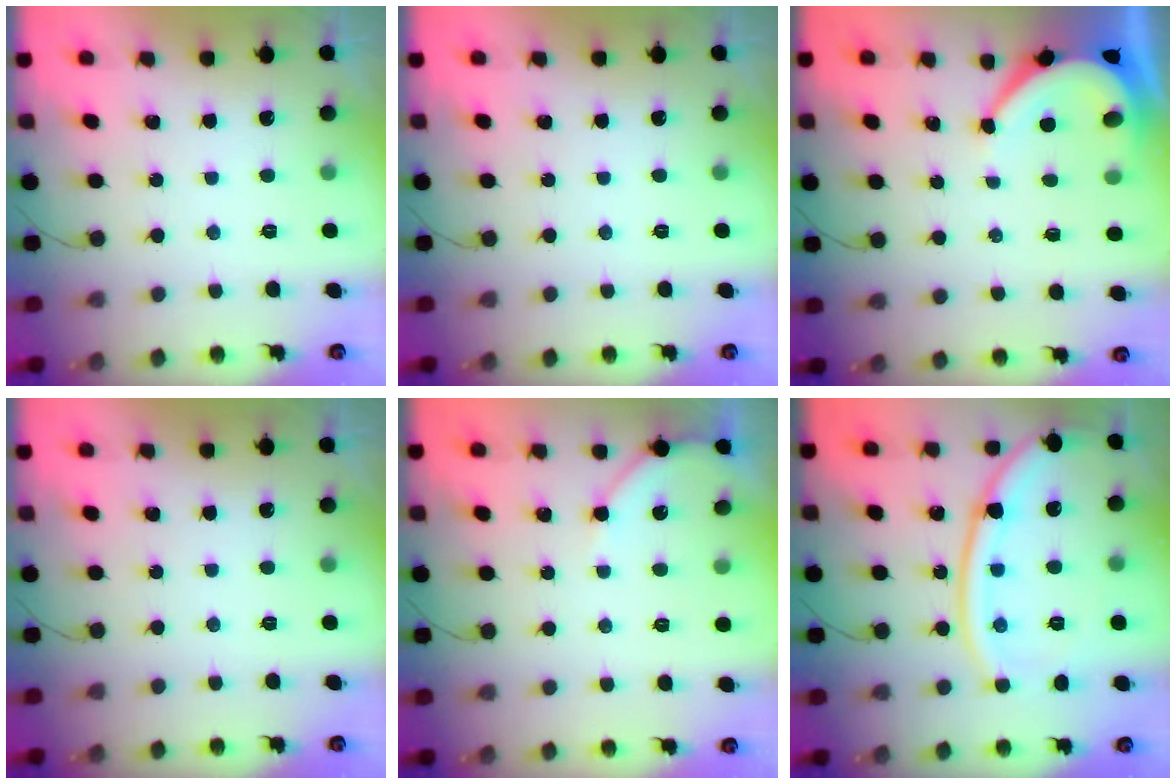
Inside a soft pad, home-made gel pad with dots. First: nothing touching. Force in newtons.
{"total": 0.0}
{"total": 5.7, "press": 5.6, "slide": 0.7}
{"total": 0.0}
{"total": 4.9, "press": 4.9, "slide": 0.6}
{"total": 16.4, "press": 16.3, "slide": 1.5}